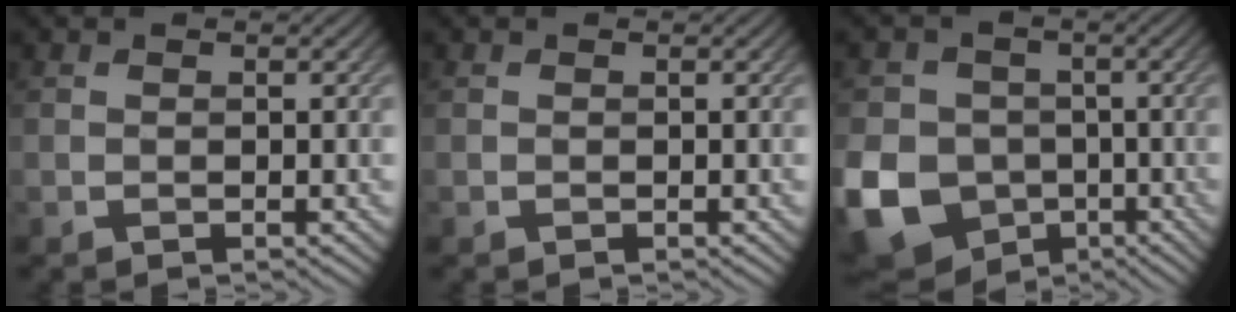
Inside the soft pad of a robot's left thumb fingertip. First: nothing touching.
{"total": 0.0}
{"total": 13.8, "force": [-4.5, 11.7, 5.7], "torque": [-0.169, -0.050, -0.099]}